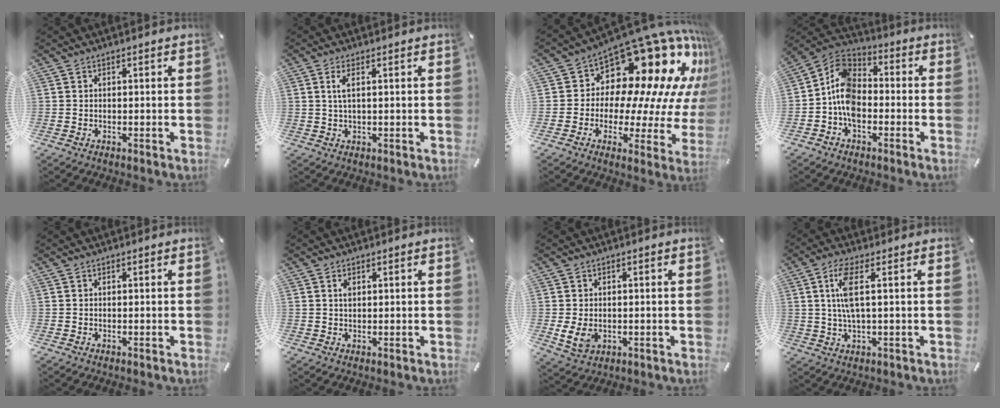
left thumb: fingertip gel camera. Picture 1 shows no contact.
{"total": 4.4, "force": [1.0, 1.1, 4.1], "torque": [-0.090, 0.000, 0.013]}
{"total": 19.9, "force": [13.1, 10.3, 10.9], "torque": [-0.142, -0.132, 0.226]}
{"total": 10.2, "force": [-3.8, 7.1, 6.4], "torque": [-0.149, 0.010, -0.077]}
{"total": 0.0}
{"total": 1.3, "force": [0.5, 0.8, 1.0], "torque": [-0.014, -0.001, 0.006]}
{"total": 5.0, "force": [-0.4, 3.9, 3.1], "torque": [-0.067, -0.003, -0.009]}
{"total": 7.3, "force": [1.5, 2.0, 6.9], "torque": [-0.150, -0.001, 0.020]}